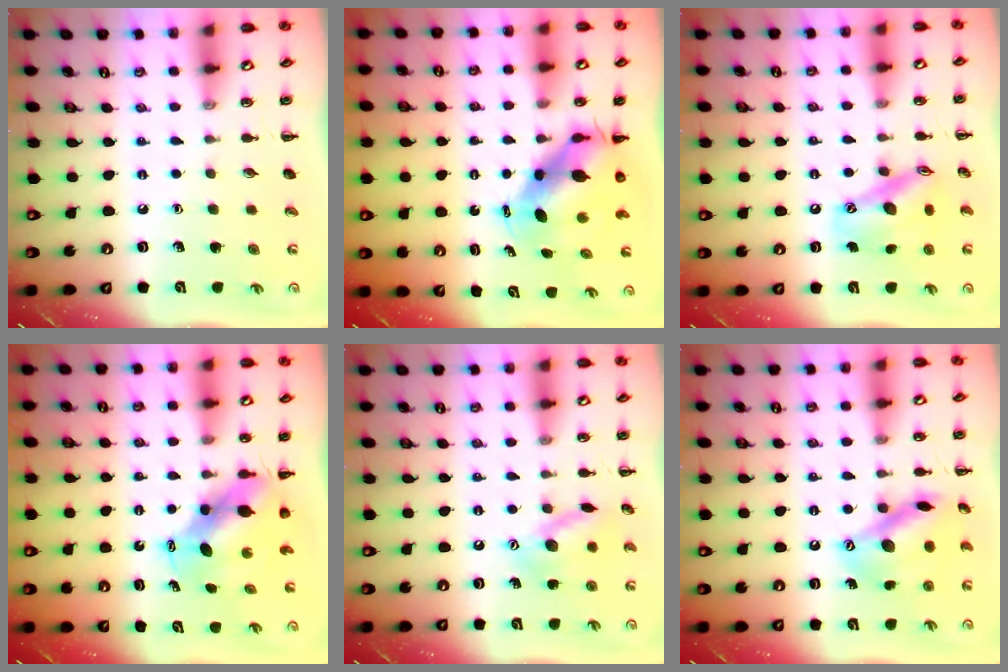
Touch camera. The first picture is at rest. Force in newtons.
{"total": 6.8, "press": 6.6, "slide": 1.6}
{"total": 14.0, "press": 13.7, "slide": 3.0}
{"total": 6.6, "press": 6.5, "slide": 1.3}
{"total": 12.7, "press": 12.5, "slide": 2.5}
{"total": 14.3, "press": 14.3, "slide": 1.0}